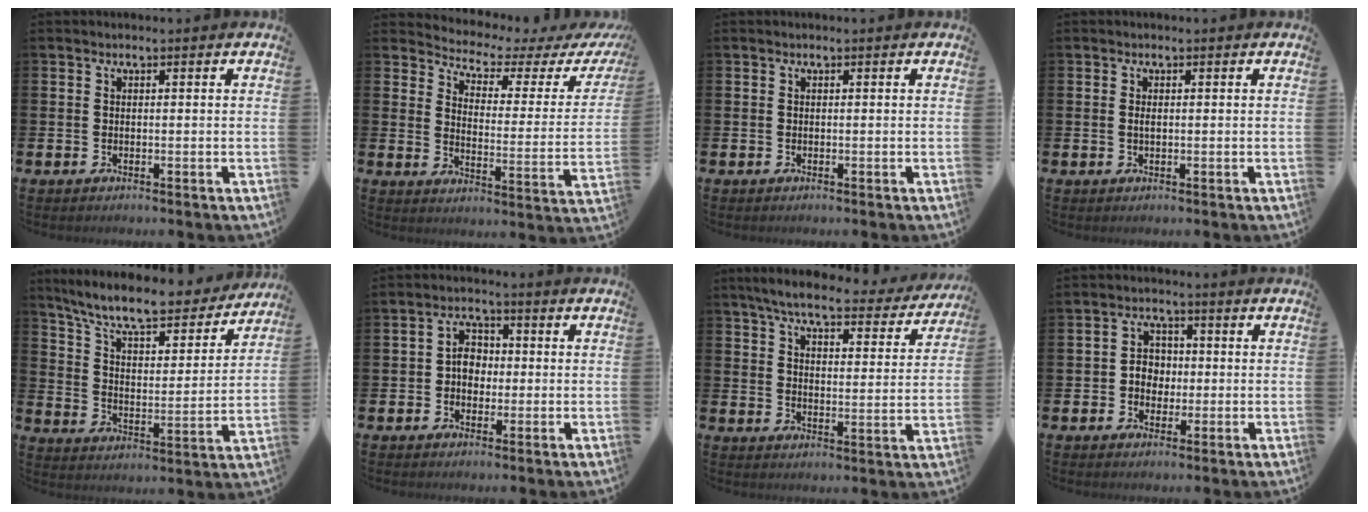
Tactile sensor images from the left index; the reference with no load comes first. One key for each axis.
{"total": 3.6, "fx": 3.1, "fy": 1.3, "fz": 1.1, "tx": -0.048, "ty": -0.028, "tz": 0.043}
{"total": 0.0}
{"total": 0.7, "fx": 0.1, "fy": 0.3, "fz": 0.6, "tx": -0.012, "ty": 0.000, "tz": 0.000}
{"total": 9.5, "fx": 8.5, "fy": 2.0, "fz": 3.8, "tx": -0.099, "ty": -0.060, "tz": 0.141}
{"total": 3.8, "fx": -0.1, "fy": 2.9, "fz": 2.4, "tx": -0.041, "ty": 0.009, "tz": -0.009}
{"total": 6.5, "fx": 5.8, "fy": 1.2, "fz": 2.7, "tx": -0.063, "ty": -0.037, "tz": 0.094}
{"total": 3.5, "fx": -0.2, "fy": 3.1, "fz": 1.6, "tx": -0.029, "ty": 0.007, "tz": -0.010}